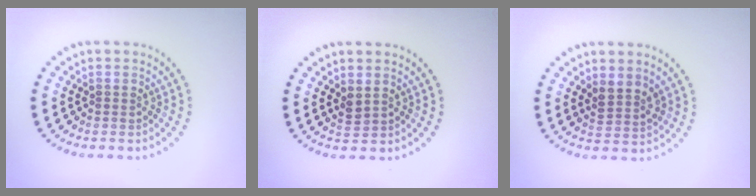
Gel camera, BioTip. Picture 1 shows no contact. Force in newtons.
{"total": 1.1, "press": 1.0, "slide": 0.4}
{"total": 2.1, "press": 1.7, "slide": 1.2}